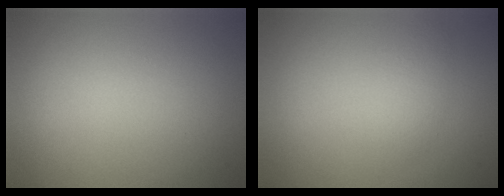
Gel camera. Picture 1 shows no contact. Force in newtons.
{"total": 1.5, "press": 1.5, "slide": 0.1}